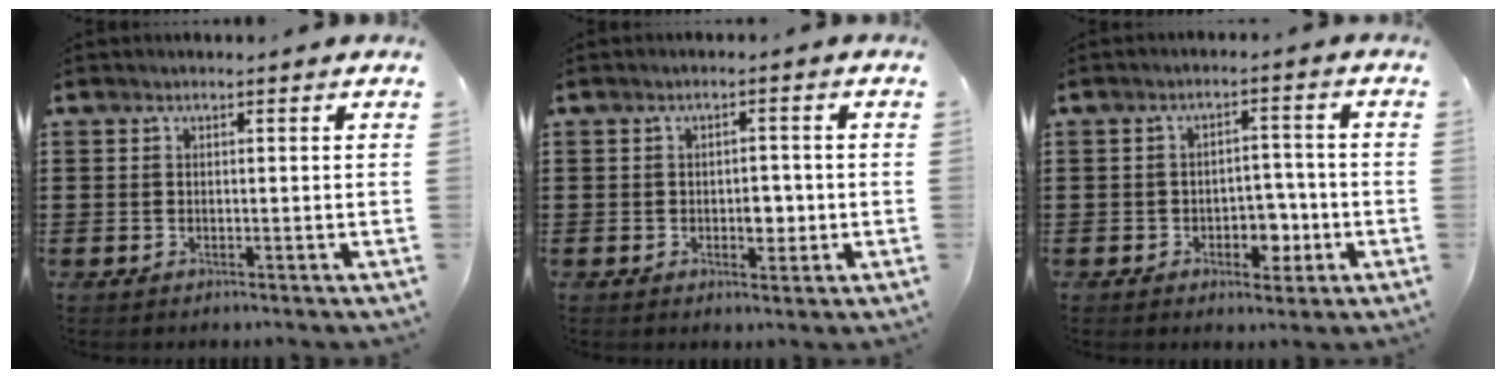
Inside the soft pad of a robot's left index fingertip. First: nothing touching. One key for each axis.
{"total": 3.4, "fx": -0.5, "fy": 2.0, "fz": 2.7, "tx": -0.037, "ty": -0.003, "tz": -0.015}
{"total": 4.7, "fx": -1.8, "fy": 3.1, "fz": 3.1, "tx": -0.048, "ty": 0.007, "tz": -0.035}